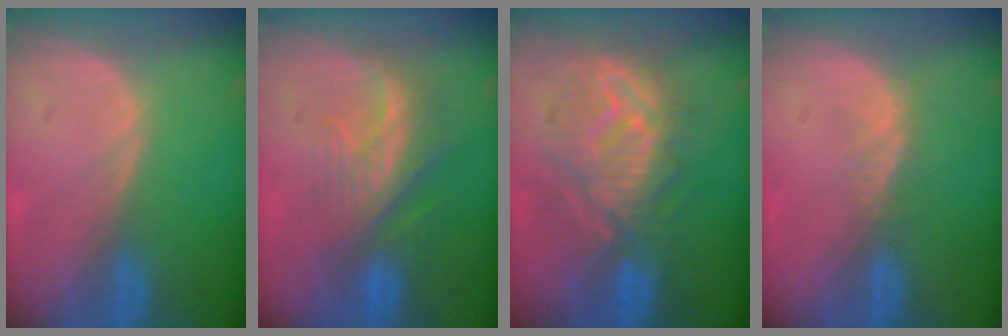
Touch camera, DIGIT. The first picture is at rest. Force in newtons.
{"total": 8.3, "press": 7.5, "slide": 3.5}
{"total": 10.2, "press": 10.0, "slide": 2.1}
{"total": 2.1, "press": 1.5, "slide": 1.4}